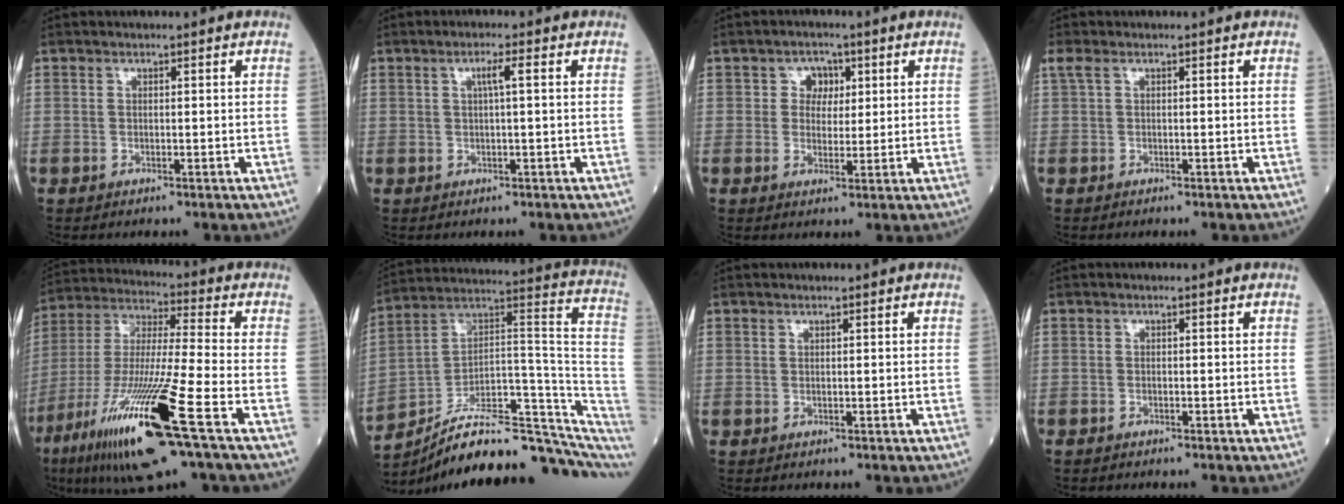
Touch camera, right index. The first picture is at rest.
{"total": 2.2, "force": [0.5, -0.1, 2.1], "torque": [-0.038, 0.003, 0.008]}
{"total": 3.5, "force": [1.1, 2.9, 1.6], "torque": [-0.016, 0.005, 0.015]}
{"total": 1.3, "force": [0.4, 0.7, 0.9], "torque": [-0.030, 0.016, 0.010]}
{"total": 21.1, "force": [-10.1, 0.5, 18.5], "torque": [-0.378, -0.051, -0.188]}
{"total": 23.3, "force": [-18.0, 5.4, 13.7], "torque": [-0.142, 0.062, -0.266]}
{"total": 0.0}
{"total": 0.7, "force": [-0.6, 0.2, 0.0], "torque": [-0.006, 0.000, -0.013]}